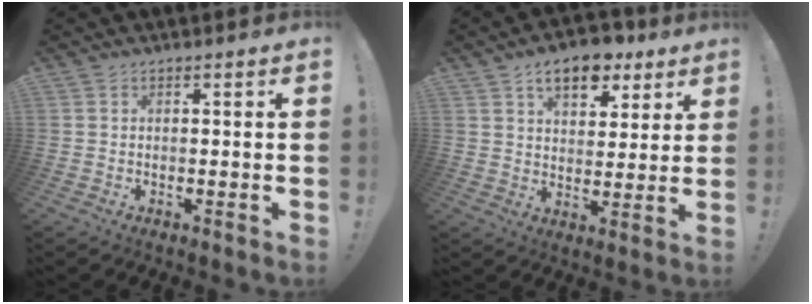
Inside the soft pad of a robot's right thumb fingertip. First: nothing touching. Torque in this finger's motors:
{"motor_torque": [-0.32, 0.63, 0.76, 0.68, 0.01]}